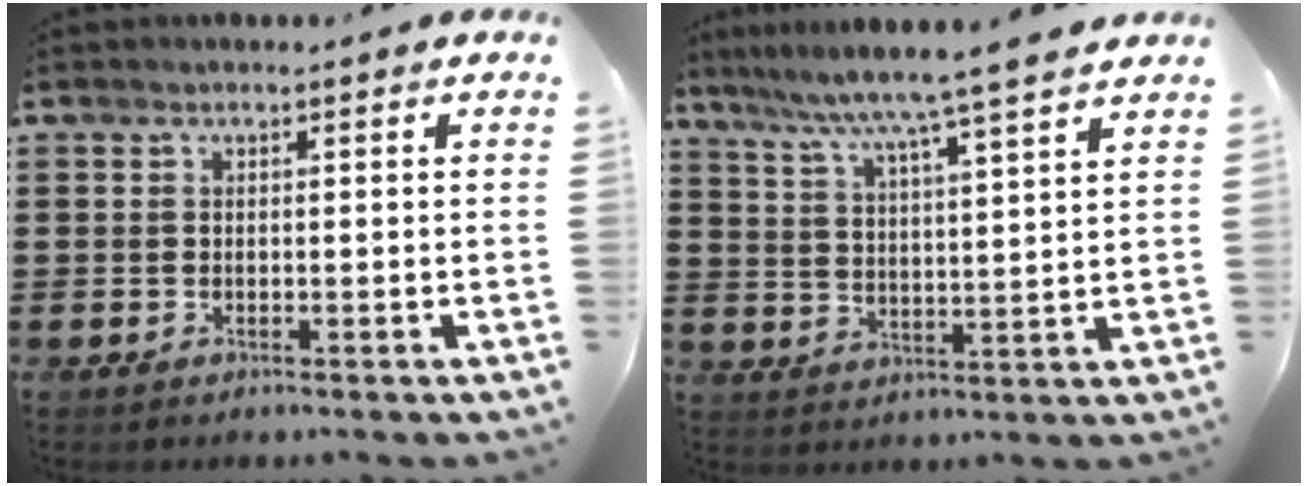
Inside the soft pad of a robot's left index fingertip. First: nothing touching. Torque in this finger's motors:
{"motor_torque": [1.65, -0.49, 0.64, 0.21]}